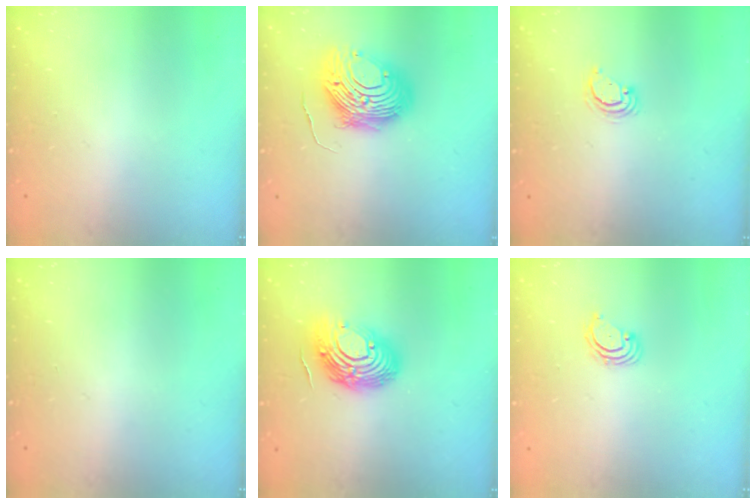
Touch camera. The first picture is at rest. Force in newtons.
{"total": 12.9, "press": 12.9, "slide": 0.6}
{"total": 3.0, "press": 3.0, "slide": 0.2}
{"total": 0.0}
{"total": 14.7, "press": 14.6, "slide": 1.2}
{"total": 3.1, "press": 3.1, "slide": 0.3}